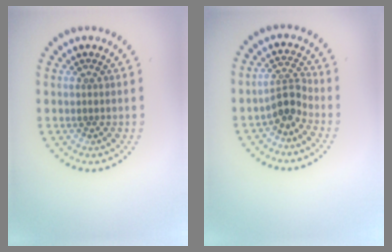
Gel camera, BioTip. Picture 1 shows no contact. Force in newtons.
{"total": 2.4, "press": 1.7, "slide": 1.7}